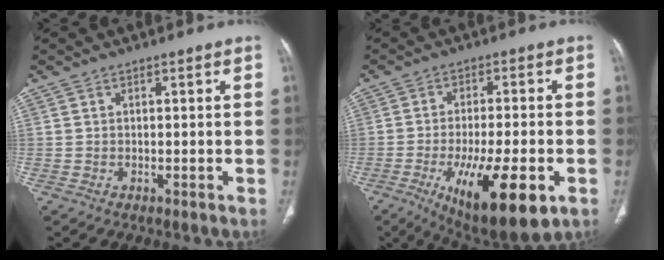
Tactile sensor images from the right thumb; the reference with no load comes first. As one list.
[{"total": 17.6, "force": [-6.9, 5.6, 15.2], "torque": [-0.230, -0.004, -0.093]}]